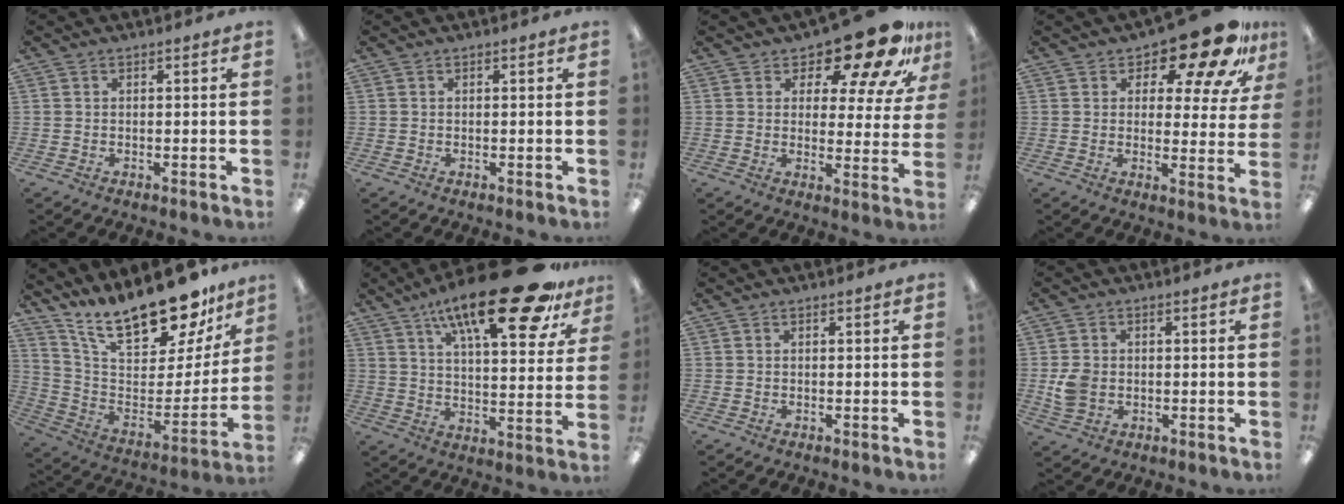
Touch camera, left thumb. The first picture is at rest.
{"total": 0.0}
{"total": 16.0, "force": [12.0, 5.5, 9.0], "torque": [-0.133, -0.085, 0.200]}
{"total": 15.1, "force": [10.8, 5.8, 8.8], "torque": [-0.126, -0.075, 0.180]}
{"total": 22.3, "force": [18.1, 7.5, 10.7], "torque": [-0.169, -0.134, 0.309]}
{"total": 23.3, "force": [15.4, 6.5, 16.2], "torque": [-0.251, -0.085, 0.246]}
{"total": 0.0}
{"total": 5.2, "force": [-0.5, 4.3, 2.8], "torque": [-0.048, 0.004, -0.007]}